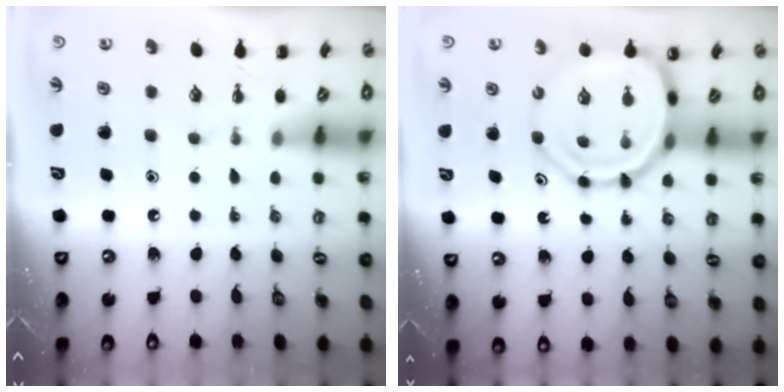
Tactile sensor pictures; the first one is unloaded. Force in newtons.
{"total": 12.6, "press": 12.1, "slide": 3.5}